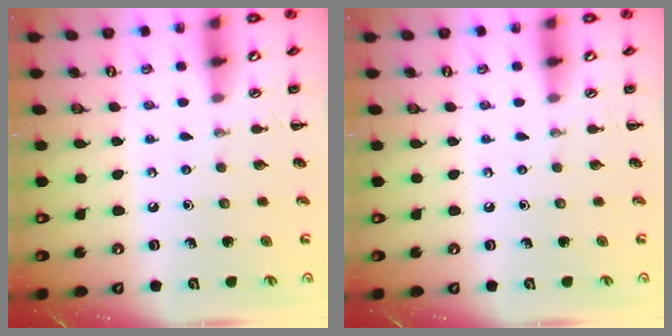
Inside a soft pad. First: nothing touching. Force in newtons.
{"total": 0.0}